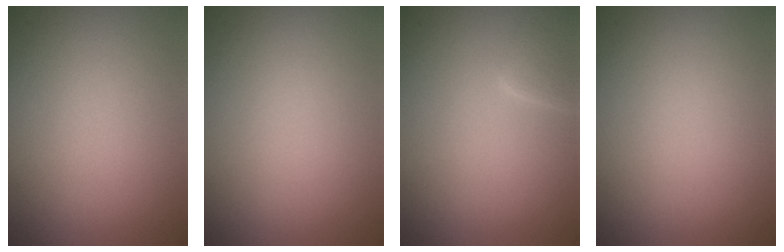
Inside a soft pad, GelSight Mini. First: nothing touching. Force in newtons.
{"total": 0.0}
{"total": 2.3, "press": 2.3, "slide": 0.2}
{"total": 0.0}